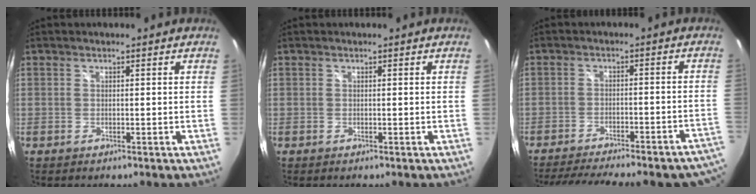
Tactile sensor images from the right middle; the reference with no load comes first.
{"total": 0.0}
{"total": 22.1, "force": [-19.2, 4.2, 10.2], "torque": [-0.156, -0.014, -0.242]}